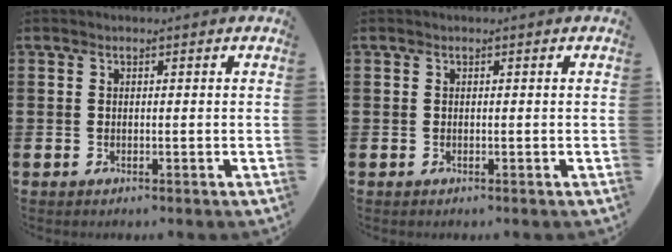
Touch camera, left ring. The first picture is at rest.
{"total": 0.0}